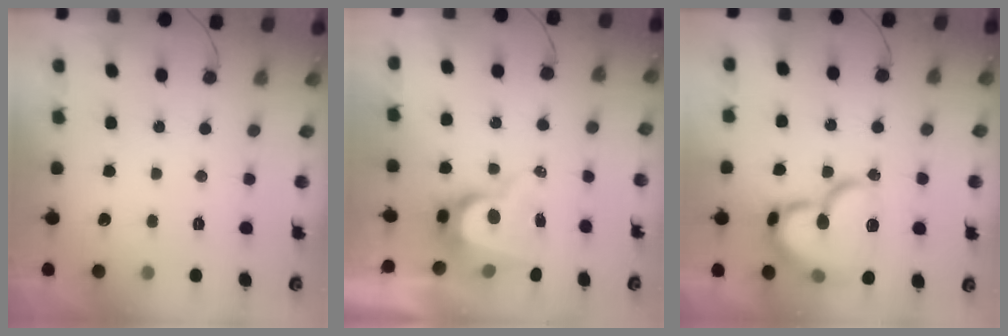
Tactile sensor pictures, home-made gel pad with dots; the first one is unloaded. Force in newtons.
{"total": 9.7, "press": 9.7, "slide": 1.0}
{"total": 21.0, "press": 20.9, "slide": 2.3}